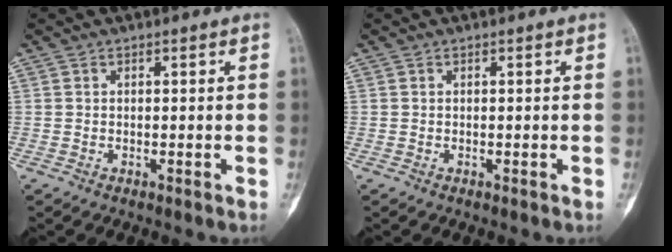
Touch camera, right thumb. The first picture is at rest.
{"total": 0.0}